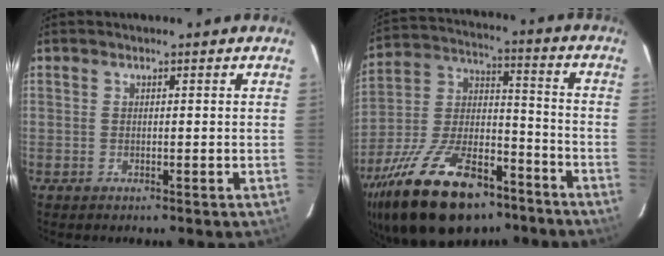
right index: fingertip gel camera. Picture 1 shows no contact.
{"total": 26.5, "force": [-17.4, 12.1, 15.9], "torque": [-0.314, -0.003, -0.276]}